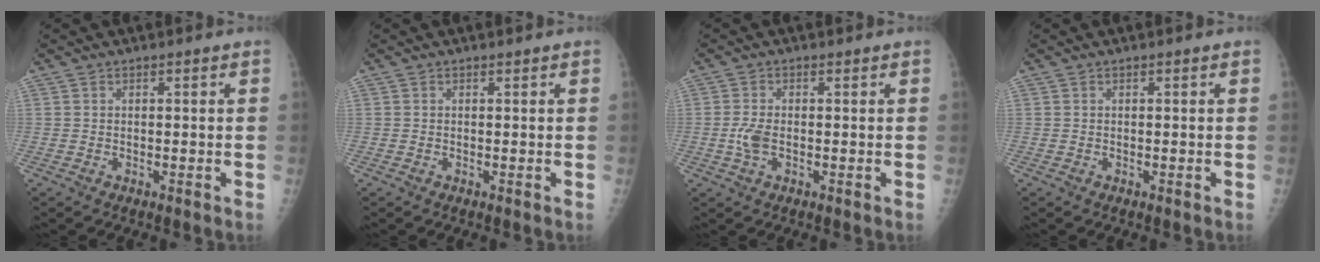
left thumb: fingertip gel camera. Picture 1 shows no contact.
{"total": 0.0}
{"total": 3.1, "force": [-0.5, 1.7, 2.5], "torque": [-0.059, 0.000, -0.012]}
{"total": 0.0}